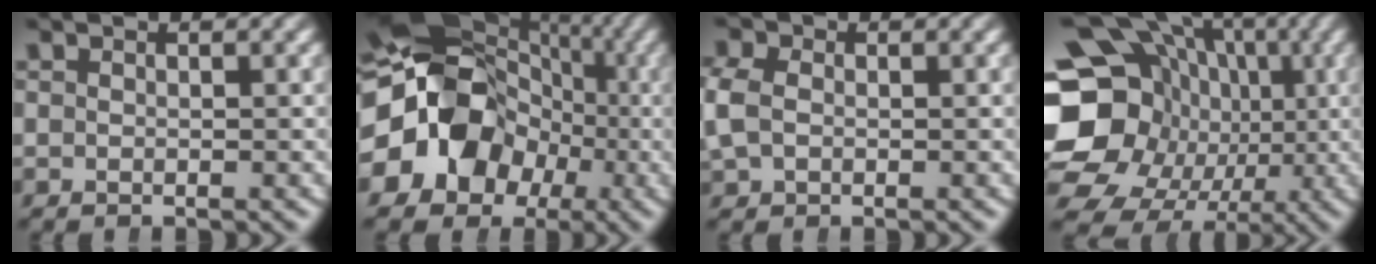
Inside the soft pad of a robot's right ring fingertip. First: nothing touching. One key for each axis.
{"total": 19.3, "fx": 0.8, "fy": 15.1, "fz": 12.0, "tx": -0.217, "ty": -0.020, "tz": 0.011}
{"total": 3.0, "fx": 0.1, "fy": 2.7, "fz": 1.2, "tx": -0.050, "ty": -0.009, "tz": 0.008}
{"total": 23.2, "fx": -0.6, "fy": 20.3, "fz": 11.1, "tx": -0.228, "ty": -0.055, "tz": -0.014}